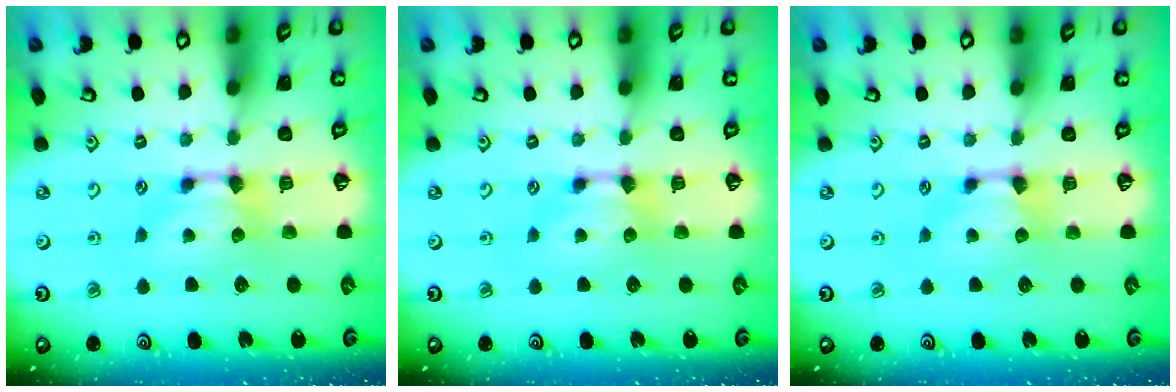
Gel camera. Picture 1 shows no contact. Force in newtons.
{"total": 0.0}
{"total": 0.5, "press": 0.2, "slide": 0.5}